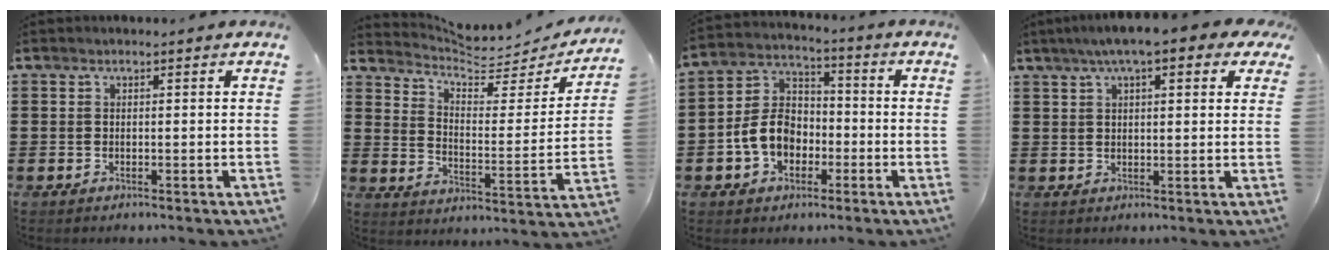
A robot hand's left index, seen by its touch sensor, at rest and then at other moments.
{"total": 5.2, "force": [4.9, 1.0, 1.5], "torque": [-0.049, -0.045, 0.079]}
{"total": 8.1, "force": [-2.6, 6.2, 4.5], "torque": [-0.121, 0.013, -0.056]}
{"total": 5.9, "force": [3.6, 1.1, 4.5], "torque": [-0.087, 0.004, 0.061]}